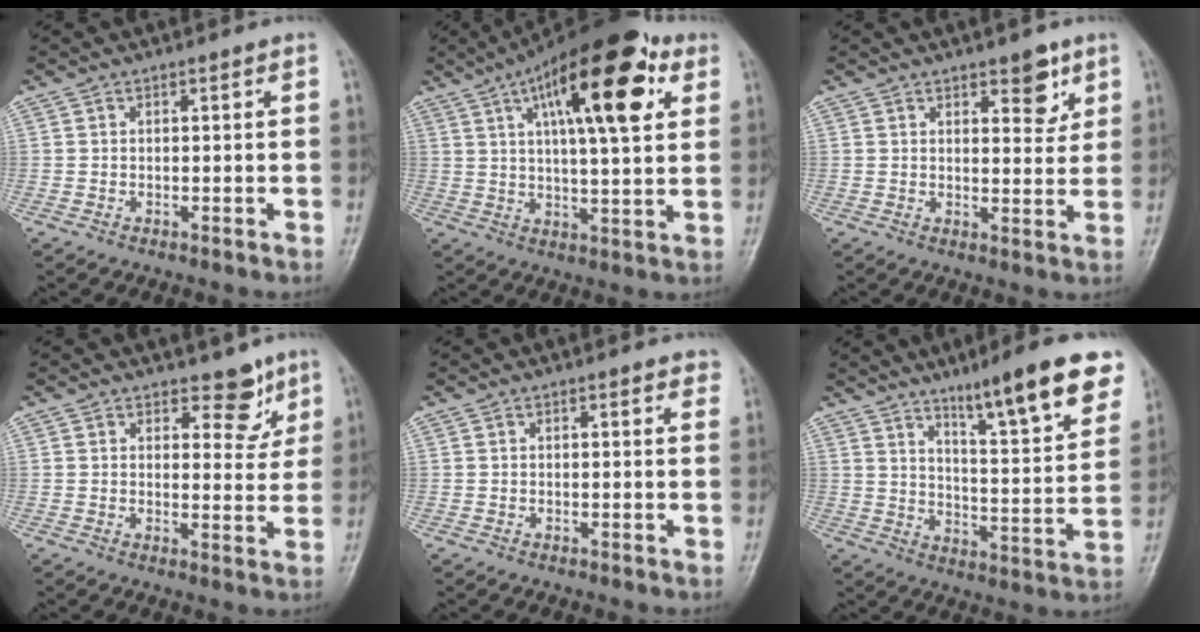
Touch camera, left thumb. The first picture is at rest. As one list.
[{"total": 20.7, "force": [8.3, 7.0, 17.6], "torque": [-0.249, -0.003, 0.120]}, {"total": 5.6, "force": [3.2, 2.6, 3.8], "torque": [-0.027, -0.019, 0.040]}, {"total": 5.5, "force": [3.9, 3.1, 2.5], "torque": [0.003, -0.025, 0.051]}, {"total": 2.2, "force": [1.6, 0.7, 1.3], "torque": [-0.003, 0.001, 0.014]}, {"total": 17.1, "force": [11.2, 2.6, 12.7], "torque": [-0.155, -0.059, 0.169]}]